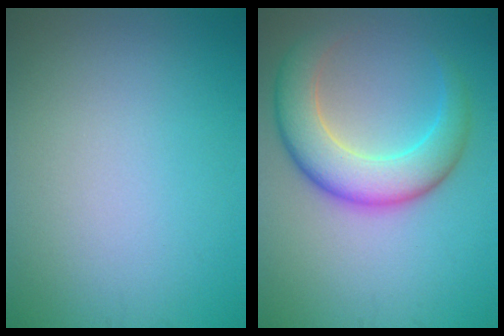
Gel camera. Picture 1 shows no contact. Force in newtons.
{"total": 6.7, "press": 6.7, "slide": 0.1}